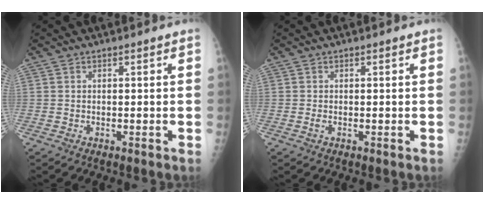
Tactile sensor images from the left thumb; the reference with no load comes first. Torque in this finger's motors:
{"motor_torque": [-0.09, 0.01, 0.03, 0.00, 0.00]}